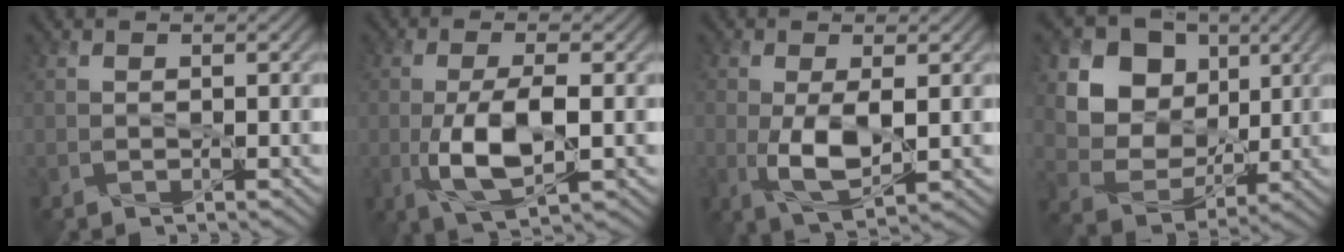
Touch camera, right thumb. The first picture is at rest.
{"total": 7.4, "force": [-1.4, 2.7, 6.8], "torque": [-0.140, -0.004, -0.025]}
{"total": 5.7, "force": [-0.4, 2.6, 5.1], "torque": [-0.114, -0.013, -0.002]}
{"total": 11.3, "force": [4.0, 9.0, 5.4], "torque": [-0.138, 0.001, 0.094]}